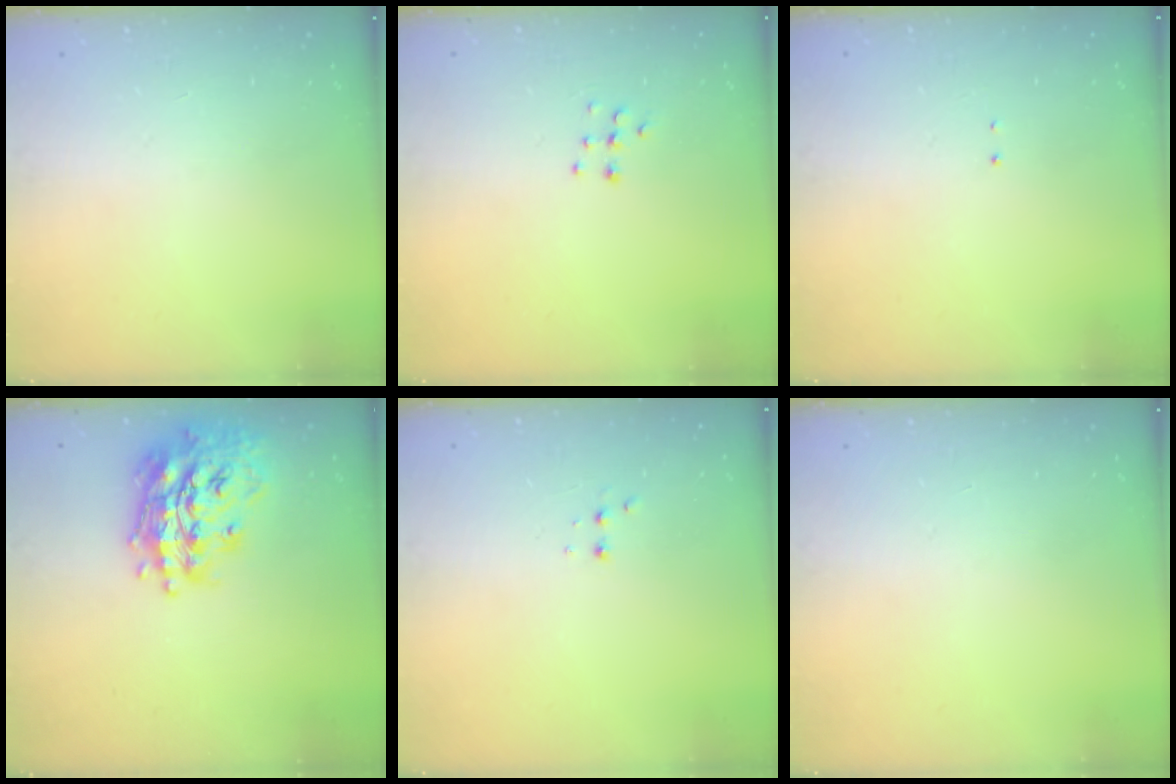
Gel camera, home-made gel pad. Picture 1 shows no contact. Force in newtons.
{"total": 5.9, "press": 5.9, "slide": 0.4}
{"total": 1.3, "press": 1.2, "slide": 0.6}
{"total": 19.9, "press": 19.8, "slide": 2.1}
{"total": 2.5, "press": 2.4, "slide": 0.8}
{"total": 0.0}